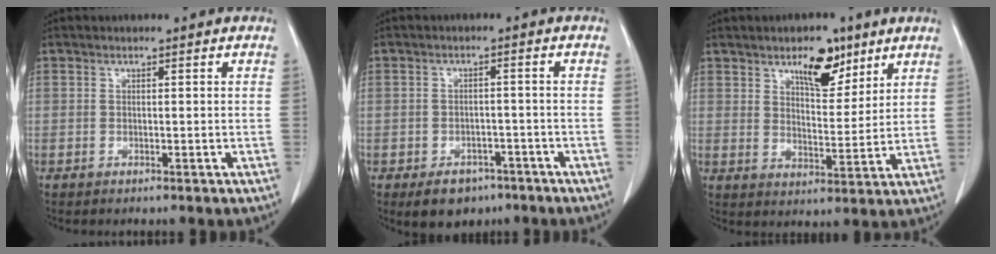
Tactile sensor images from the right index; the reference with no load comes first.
{"total": 5.9, "force": [-4.0, 3.6, 2.3], "torque": [-0.033, 0.003, -0.053]}
{"total": 8.1, "force": [5.3, 3.3, 5.2], "torque": [-0.080, 0.001, 0.085]}